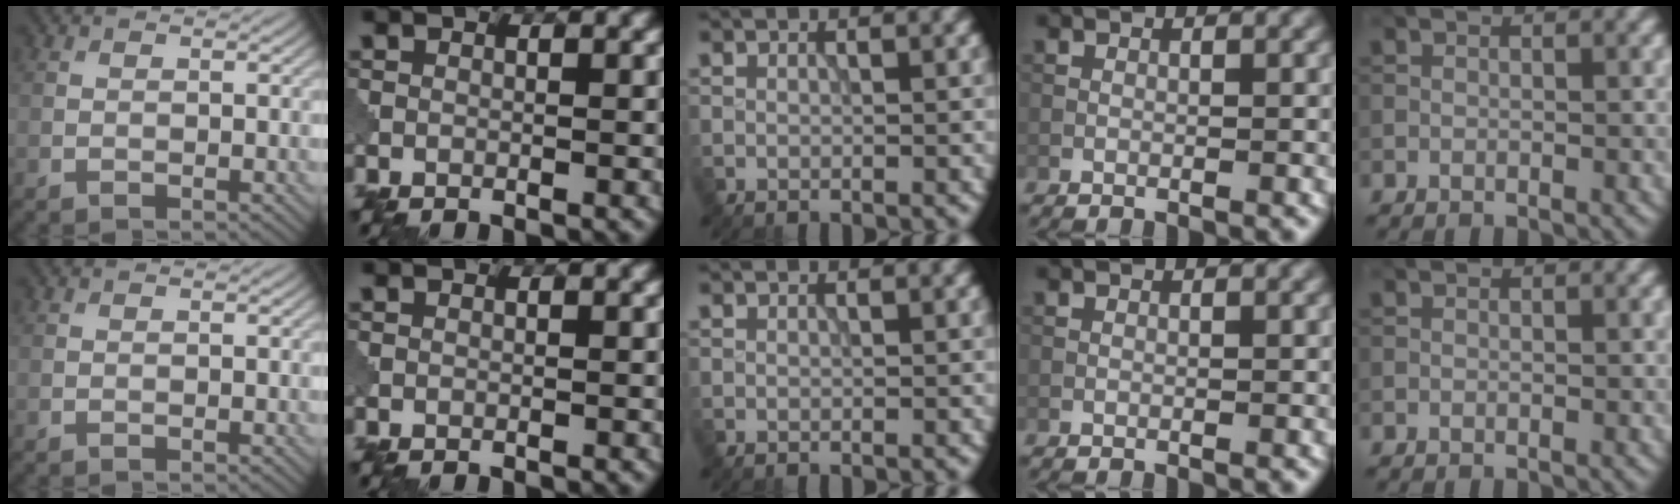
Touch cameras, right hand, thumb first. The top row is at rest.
{}